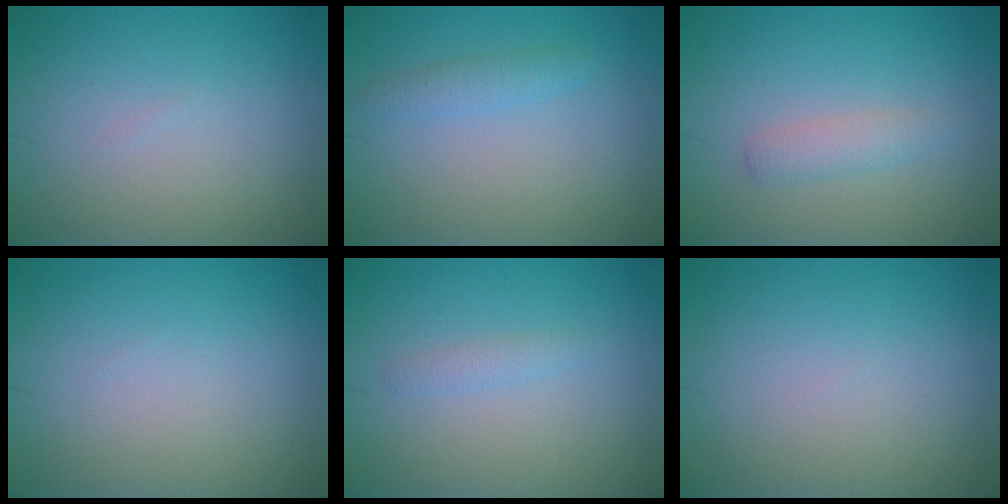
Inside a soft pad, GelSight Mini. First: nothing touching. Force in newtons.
{"total": 1.4, "press": 1.4, "slide": 0.1}
{"total": 1.7, "press": 1.7, "slide": 0.1}
{"total": 0.0}
{"total": 1.0, "press": 0.9, "slide": 0.1}
{"total": 0.0}